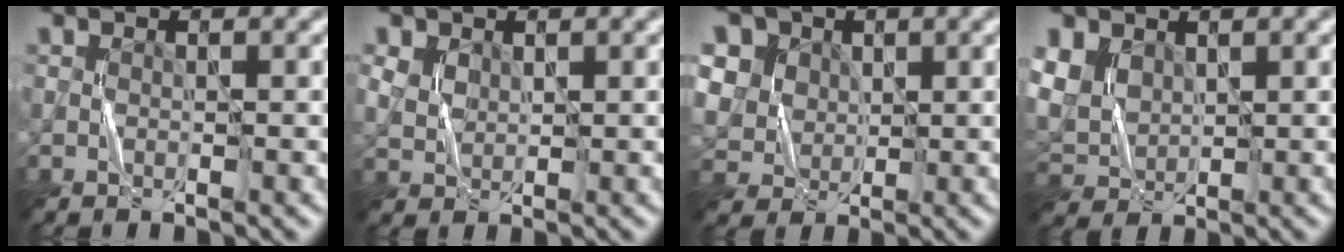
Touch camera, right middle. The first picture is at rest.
{"total": 1.7, "force": [0.9, 1.3, 0.6], "torque": [-0.016, -0.002, 0.021]}
{"total": 8.1, "force": [3.6, 6.6, 3.1], "torque": [-0.079, 0.016, 0.050]}
{"total": 3.9, "force": [1.8, 3.0, 1.8], "torque": [-0.050, -0.002, 0.037]}